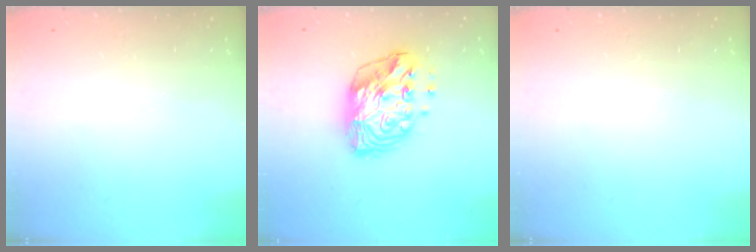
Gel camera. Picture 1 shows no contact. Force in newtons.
{"total": 13.7, "press": 13.6, "slide": 1.2}
{"total": 0.0}